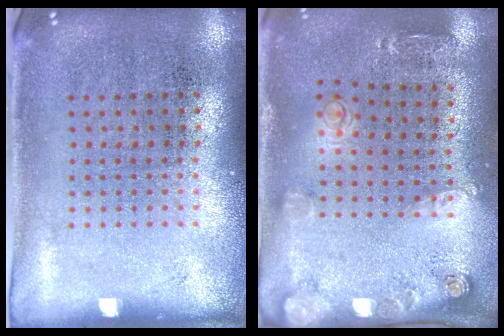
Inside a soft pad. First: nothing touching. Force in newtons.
{"total": 1.7, "press": 1.4, "slide": 1.0}